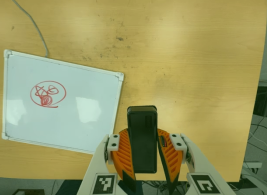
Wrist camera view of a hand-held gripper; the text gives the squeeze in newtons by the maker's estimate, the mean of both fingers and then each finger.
{"total": 10.8, "left": 8.7, "right": 12.9}